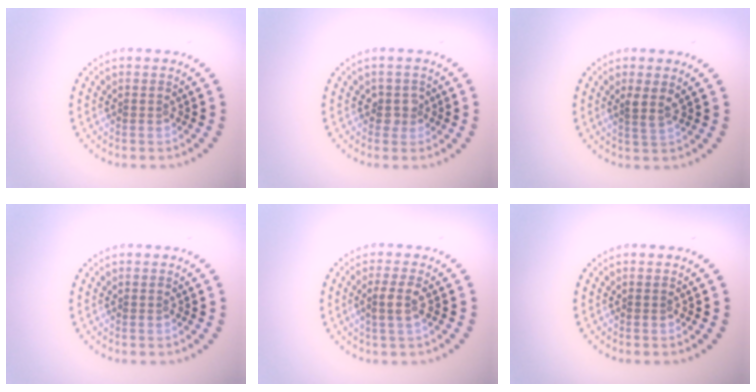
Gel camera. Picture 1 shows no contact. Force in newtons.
{"total": 1.5, "press": 1.2, "slide": 0.9}
{"total": 1.6, "press": 1.3, "slide": 1.0}
{"total": 0.0}
{"total": 1.7, "press": 1.5, "slide": 0.8}
{"total": 0.0}